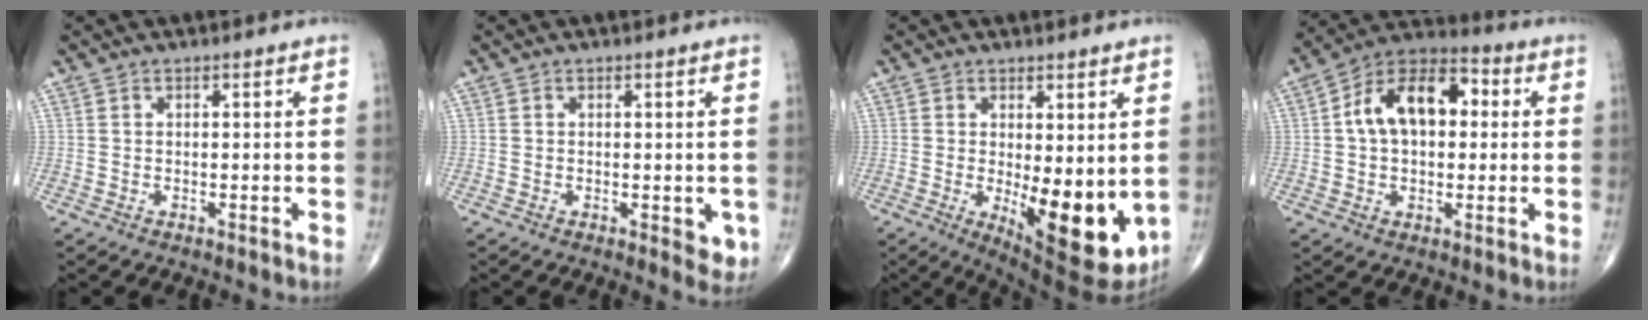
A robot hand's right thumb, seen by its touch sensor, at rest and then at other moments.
{"total": 3.6, "force": [-0.8, 1.8, 3.0], "torque": [-0.019, -0.005, -0.008]}
{"total": 13.4, "force": [-1.7, 5.2, 12.2], "torque": [-0.161, -0.031, -0.008]}
{"total": 14.7, "force": [2.1, 9.0, 11.4], "torque": [-0.171, 0.033, 0.024]}